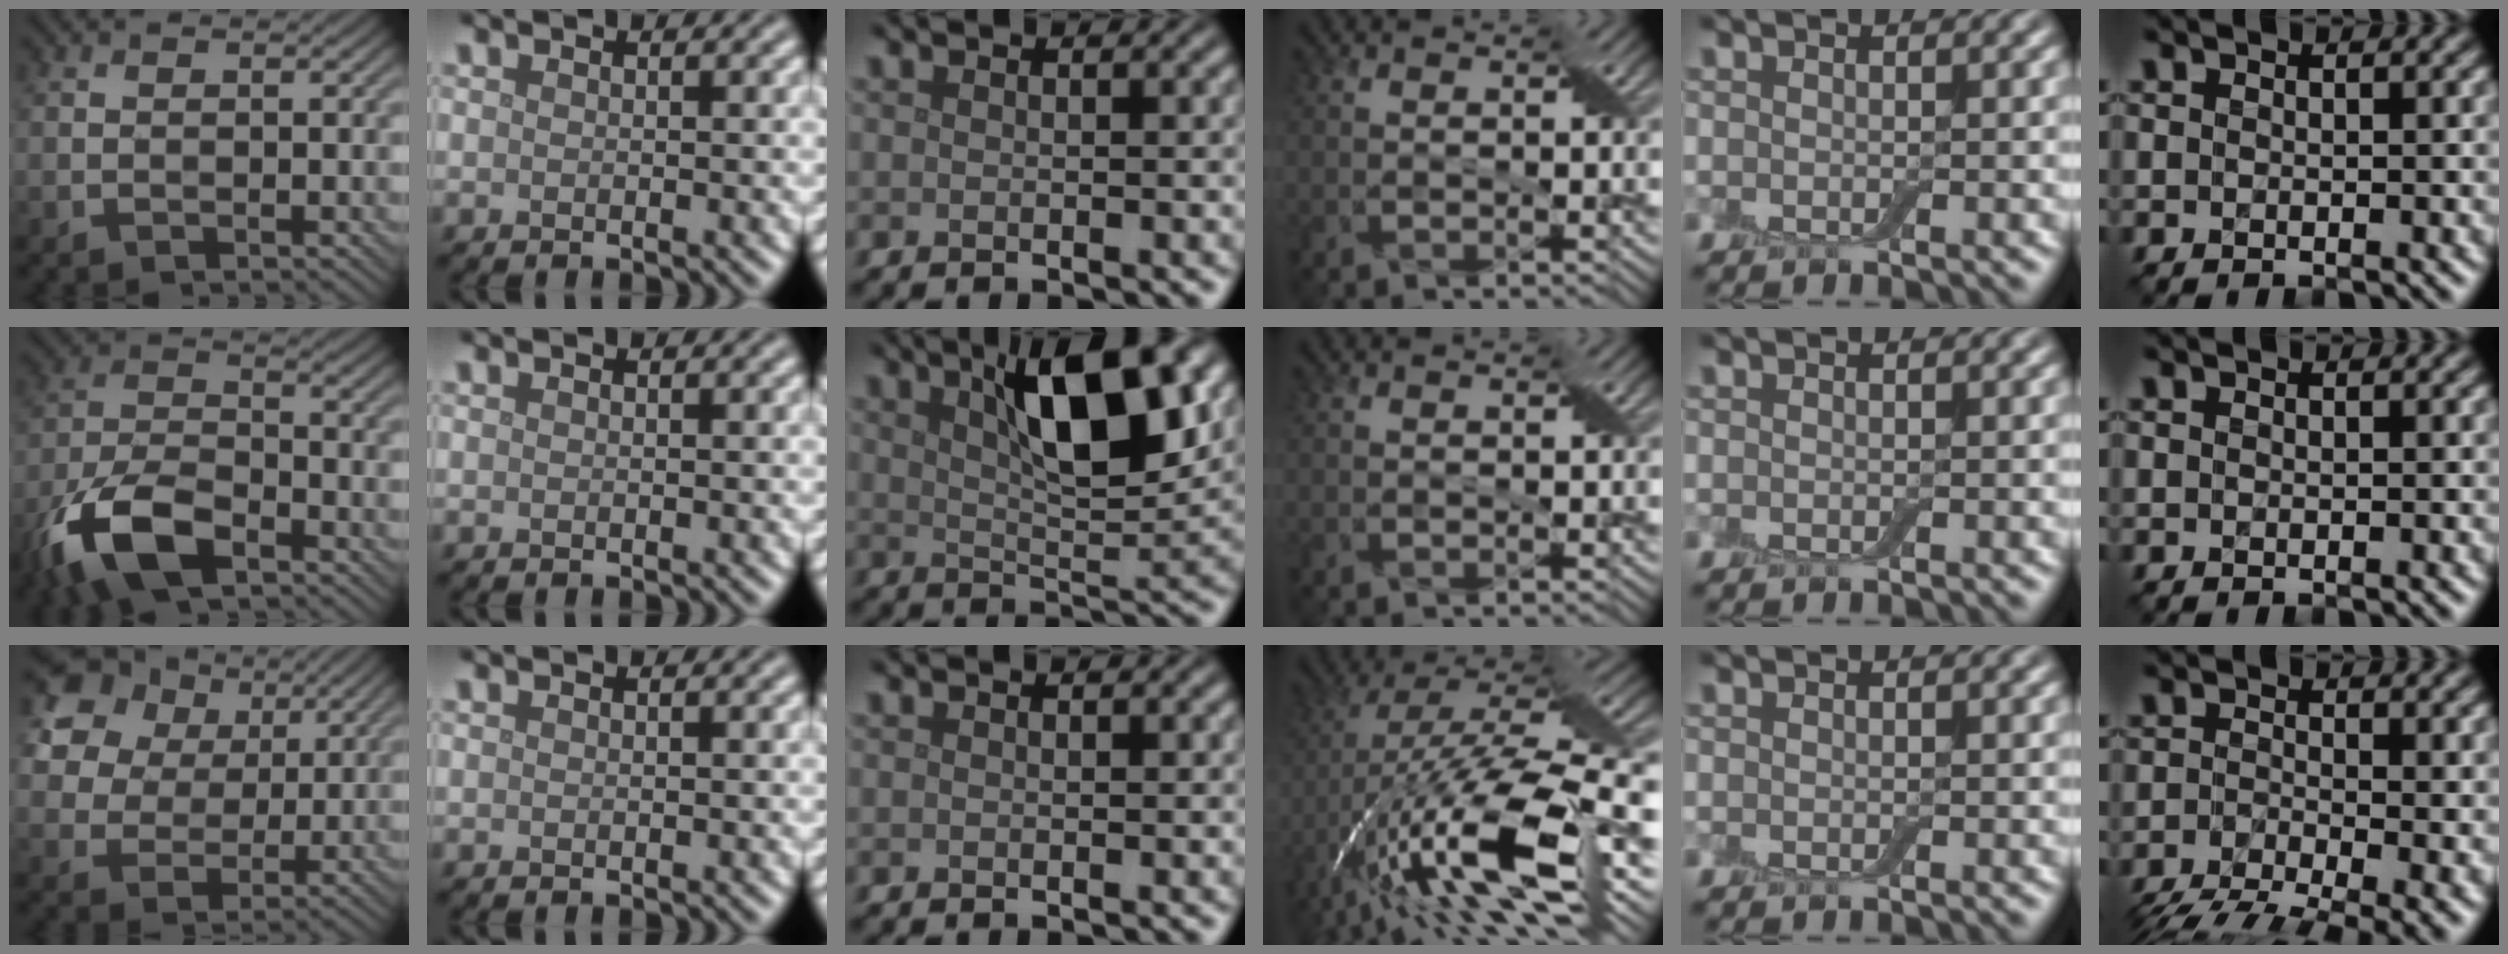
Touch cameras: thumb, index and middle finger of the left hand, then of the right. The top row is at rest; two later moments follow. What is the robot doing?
{"motion": "open", "object": "airpods case & airpods"}